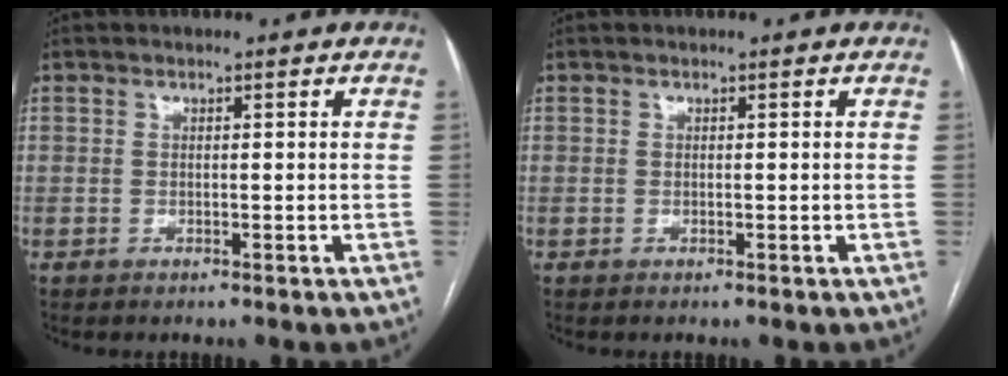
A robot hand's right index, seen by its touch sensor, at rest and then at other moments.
{"total": 0.0}